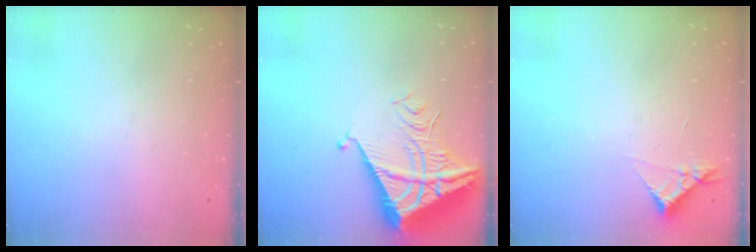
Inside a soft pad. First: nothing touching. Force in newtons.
{"total": 7.8, "press": 7.8, "slide": 0.7}
{"total": 3.1, "press": 3.1, "slide": 0.5}